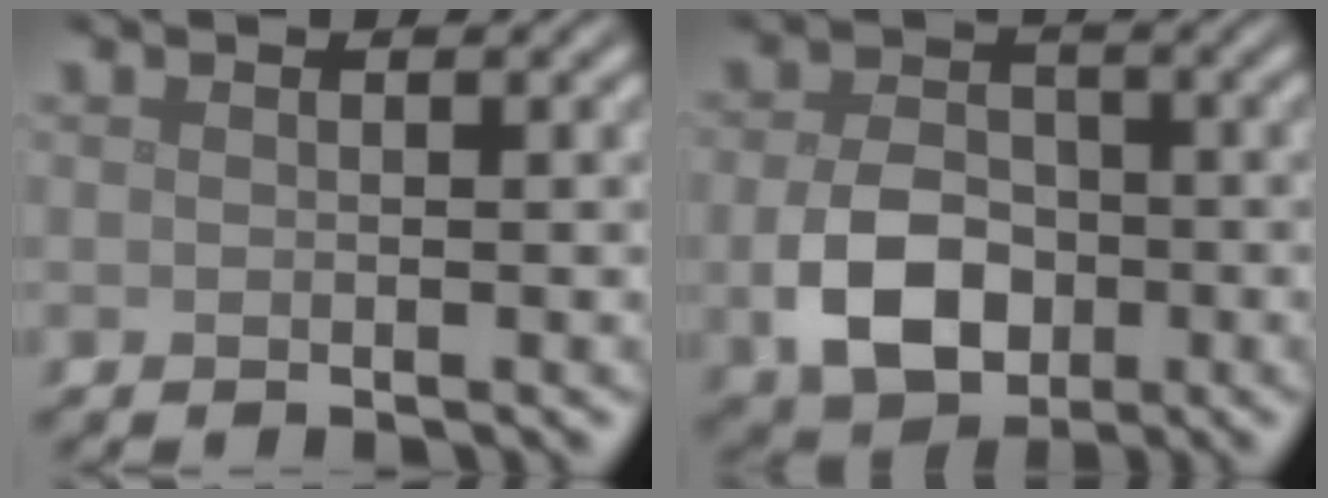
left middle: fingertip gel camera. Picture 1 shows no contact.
{"total": 6.2, "force": [-1.6, 4.5, 4.0], "torque": [-0.087, -0.010, -0.027]}